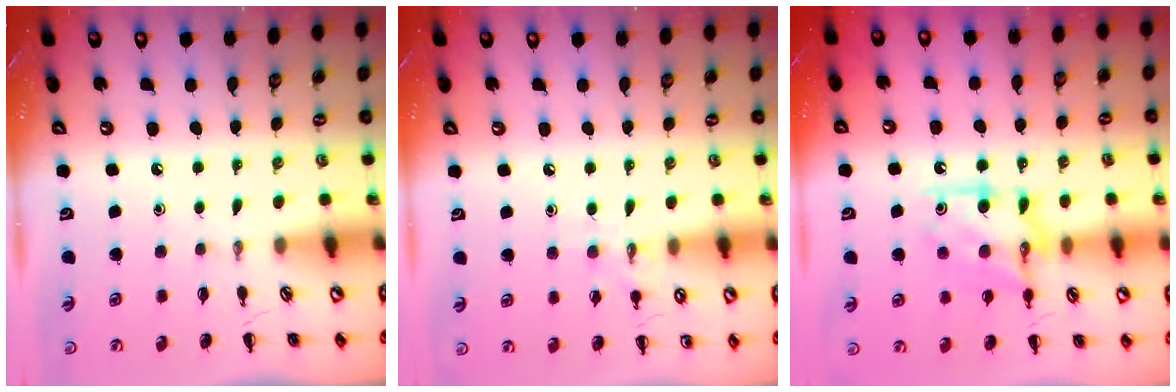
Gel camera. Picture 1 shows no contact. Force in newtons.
{"total": 7.3, "press": 7.2, "slide": 1.5}
{"total": 11.5, "press": 11.5, "slide": 0.5}